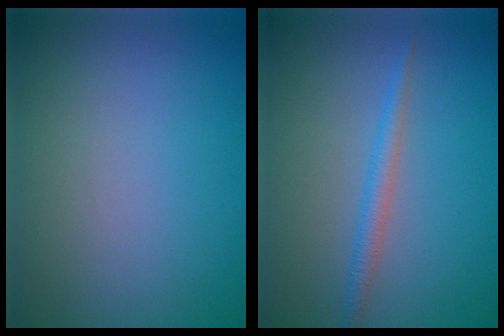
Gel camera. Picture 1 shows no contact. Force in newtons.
{"total": 1.8, "press": 1.8, "slide": 0.1}